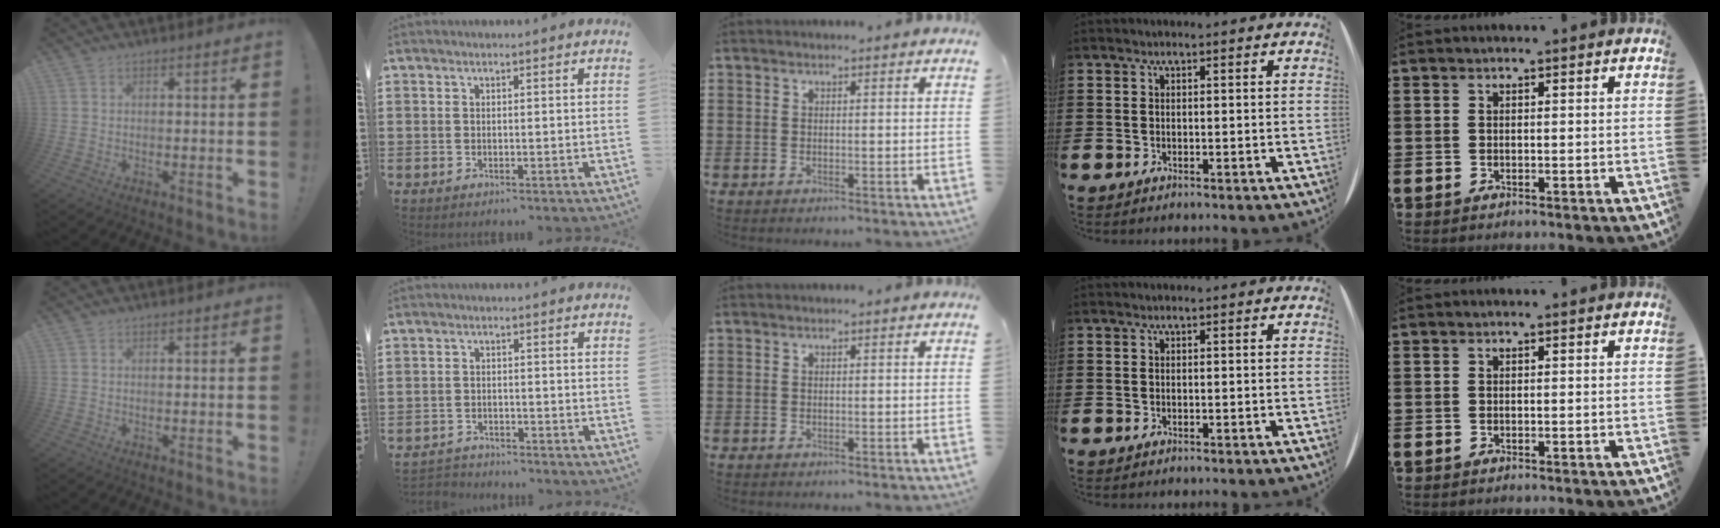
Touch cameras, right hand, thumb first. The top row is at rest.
{"index": {"total": 2.1, "force": [-2.0, 0.4, -0.2], "torque": [-0.003, 0.002, -0.047]}}